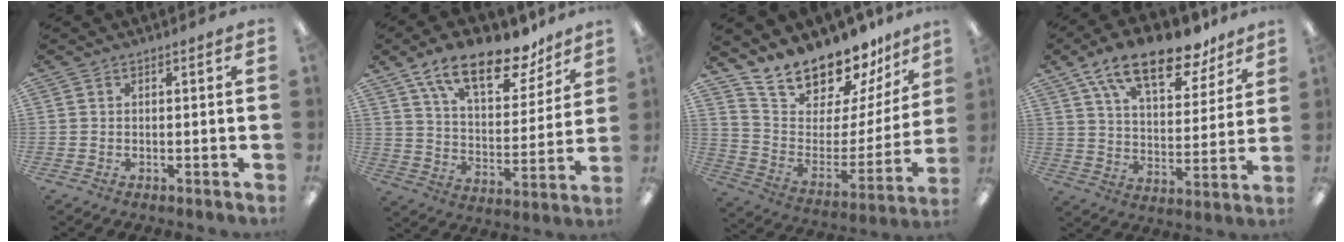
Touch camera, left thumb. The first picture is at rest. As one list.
[{"total": 18.2, "force": [12.8, 7.4, 10.6], "torque": [-0.177, -0.071, 0.218]}, {"total": 16.6, "force": [16.1, 3.6, 1.2], "torque": [-0.046, -0.153, 0.291]}, {"total": 18.0, "force": [12.7, 7.2, 10.6], "torque": [-0.182, -0.060, 0.216]}]